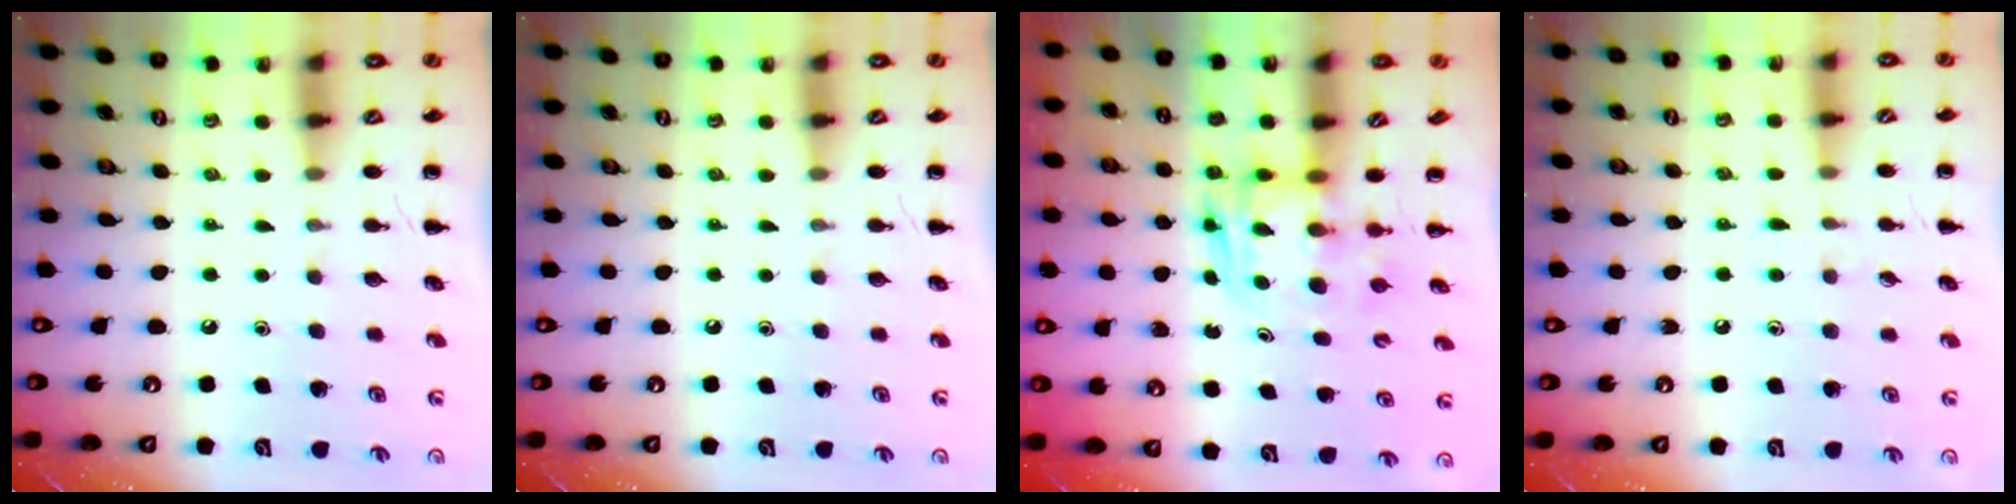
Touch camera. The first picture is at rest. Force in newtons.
{"total": 0.0}
{"total": 2.8, "press": 2.8, "slide": 0.2}
{"total": 3.8, "press": 3.4, "slide": 1.5}